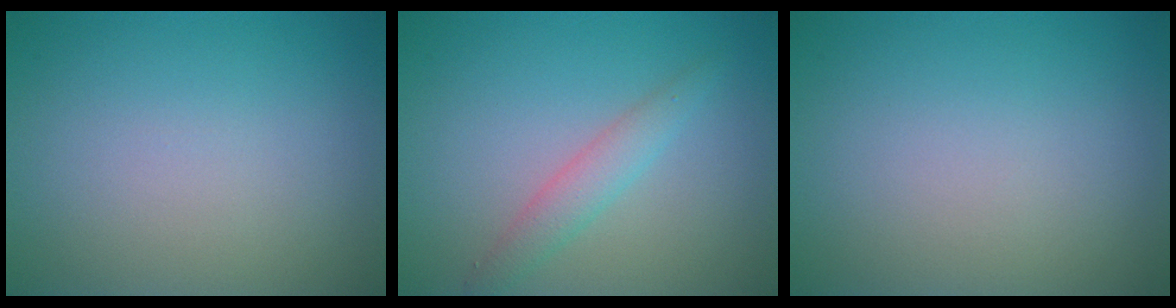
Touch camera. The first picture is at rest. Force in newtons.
{"total": 2.2, "press": 2.2, "slide": 0.1}
{"total": 0.0}